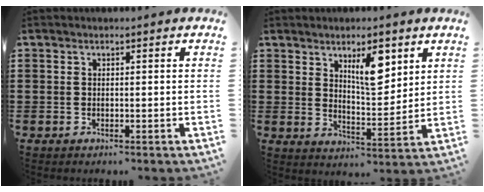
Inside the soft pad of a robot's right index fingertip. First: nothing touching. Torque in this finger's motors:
{"motor_torque": [0.20, 0.28, 0.21, 0.04]}